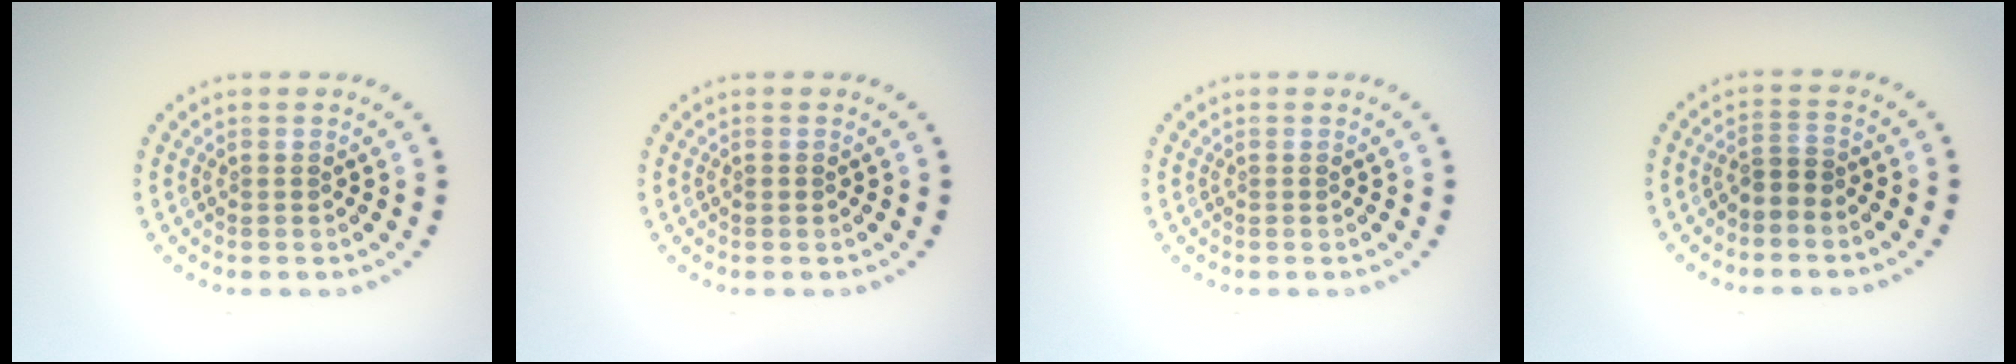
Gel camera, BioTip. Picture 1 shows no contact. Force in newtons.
{"total": 0.6, "press": 0.6, "slide": 0.1}
{"total": 0.0}
{"total": 1.8, "press": 1.4, "slide": 1.1}